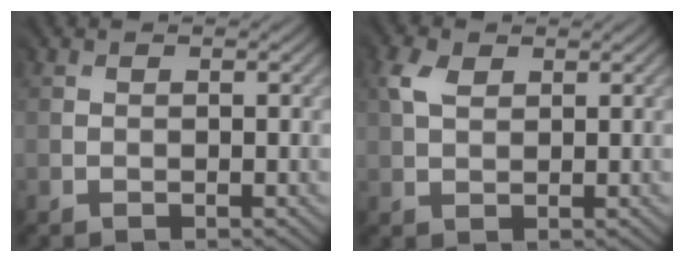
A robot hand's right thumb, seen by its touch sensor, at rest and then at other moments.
{"total": 2.9, "force": [1.8, 1.9, 1.2], "torque": [-0.033, 0.007, 0.030]}